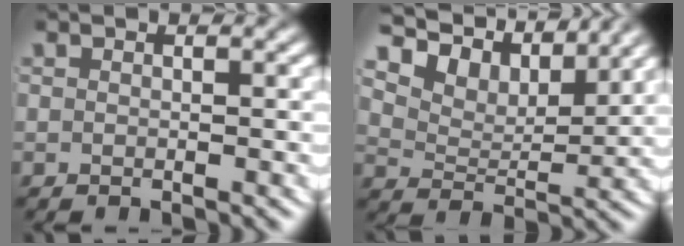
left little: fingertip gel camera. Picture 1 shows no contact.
{"total": 8.7, "force": [6.0, 4.2, 4.7], "torque": [-0.089, 0.016, 0.092]}